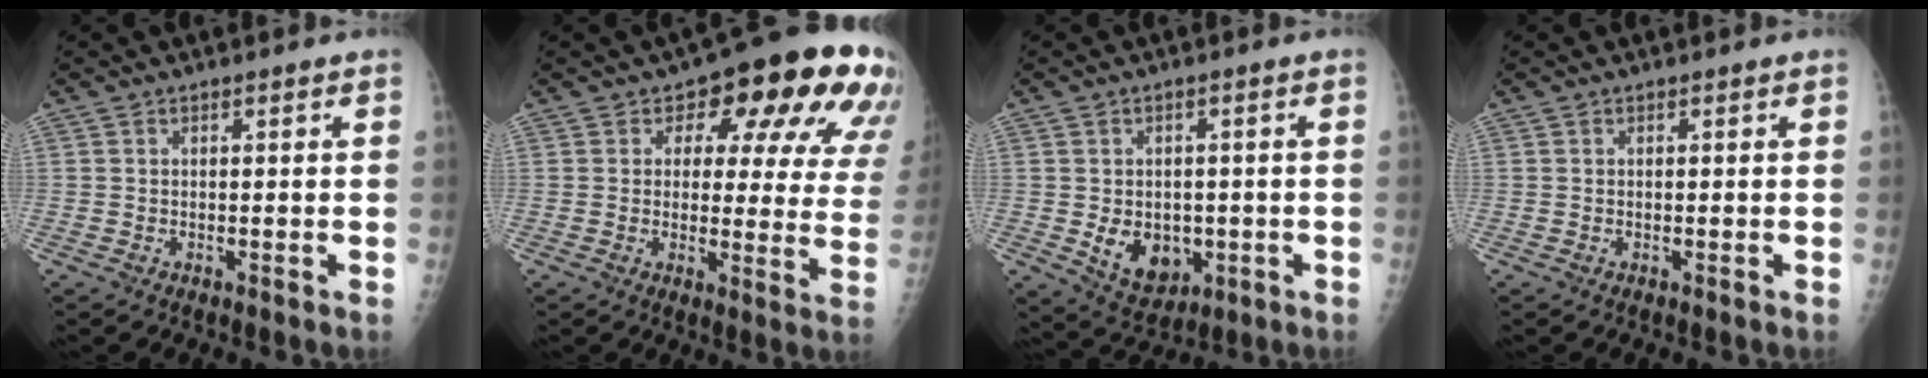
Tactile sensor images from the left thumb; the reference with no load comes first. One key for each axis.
{"total": 19.1, "fx": 9.5, "fy": 9.4, "fz": 13.7, "tx": -0.123, "ty": -0.026, "tz": 0.104}
{"total": 8.1, "fx": -1.5, "fy": 6.1, "fz": 5.1, "tx": -0.051, "ty": -0.005, "tz": -0.005}
{"total": 0.0}